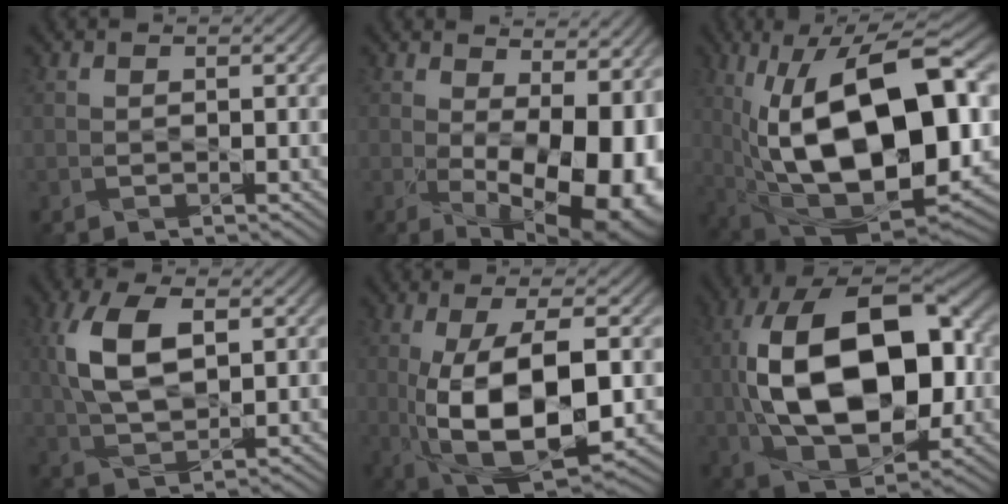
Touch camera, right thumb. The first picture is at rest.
{"total": 16.9, "force": [-1.2, 8.3, 14.7], "torque": [-0.177, -0.024, 0.016]}
{"total": 20.3, "force": [1.5, 10.1, 17.5], "torque": [-0.311, 0.002, 0.026]}
{"total": 9.0, "force": [2.3, 4.5, 7.4], "torque": [-0.173, 0.010, 0.038]}
{"total": 13.6, "force": [-1.1, 5.7, 12.3], "torque": [-0.228, -0.009, -0.012]}
{"total": 19.7, "force": [0.1, 11.1, 16.2], "torque": [-0.302, 0.012, -0.004]}